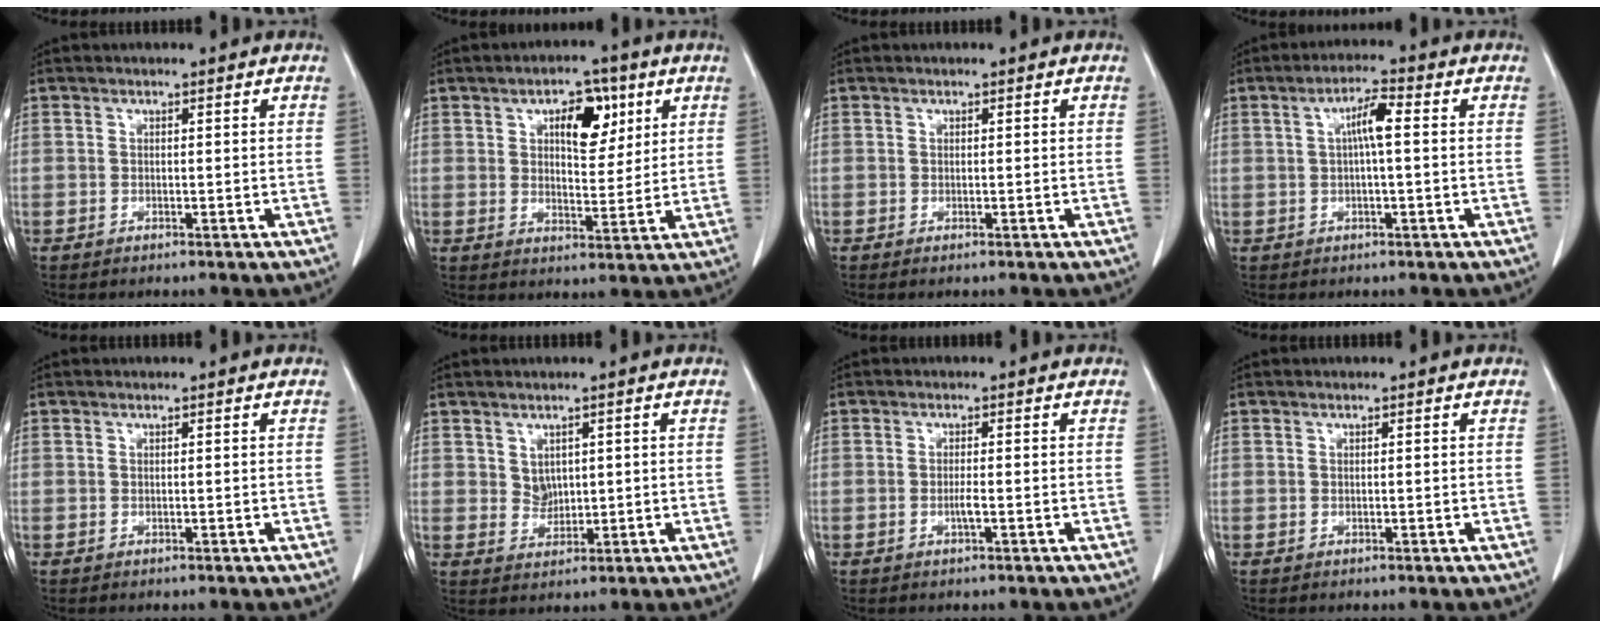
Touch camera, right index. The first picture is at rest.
{"total": 7.5, "force": [3.3, 3.6, 5.7], "torque": [-0.083, 0.009, 0.052]}
{"total": 0.5, "force": [-0.4, 0.1, 0.3], "torque": [-0.006, -0.002, -0.006]}
{"total": 4.2, "force": [0.5, 0.4, 4.2], "torque": [-0.076, 0.010, 0.007]}
{"total": 0.0}
{"total": 2.7, "force": [0.9, 2.1, 1.4], "torque": [-0.027, 0.000, 0.022]}
{"total": 1.5, "force": [-0.5, 0.0, 1.4], "torque": [-0.030, -0.002, -0.010]}
{"total": 0.0}